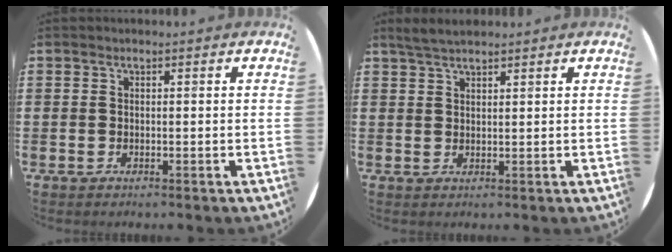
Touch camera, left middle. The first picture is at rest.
{"total": 2.6, "force": [2.3, 0.5, 1.1], "torque": [-0.026, 0.005, 0.044]}